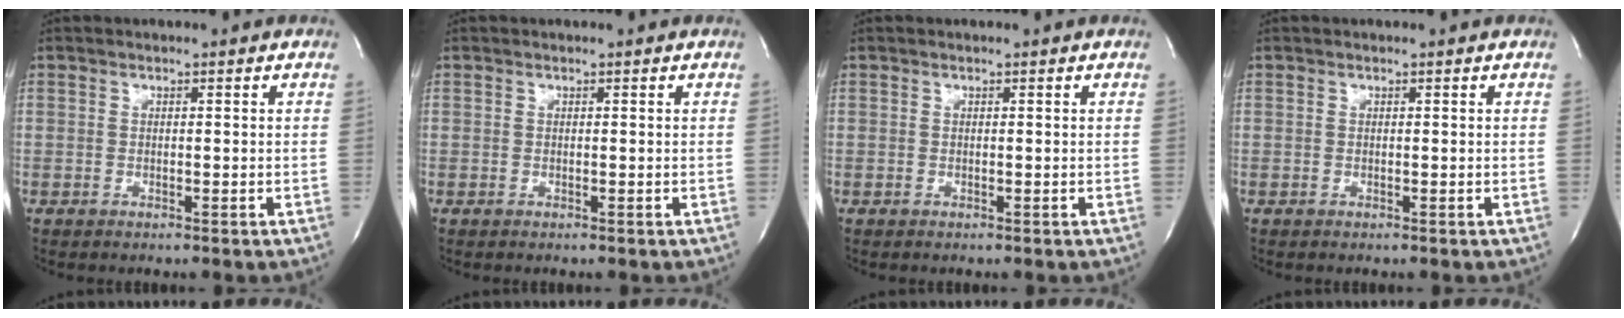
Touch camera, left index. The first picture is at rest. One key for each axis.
{"total": 0.0}
{"total": 0.0}
{"total": 0.0}